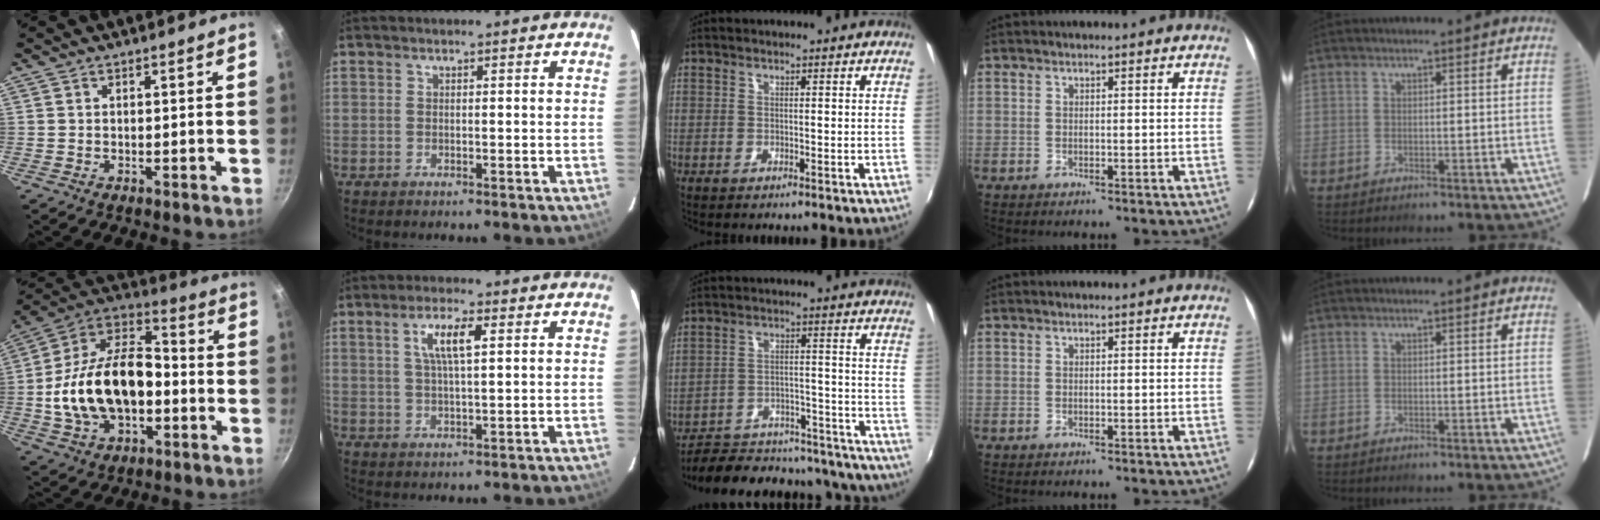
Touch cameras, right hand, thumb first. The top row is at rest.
{"thumb": {"total": 21.8, "force": [-3.3, 13.6, 16.7], "torque": [-0.285, 0.052, -0.065]}, "index": {"total": 6.0, "force": [2.0, 1.3, 5.6], "torque": [-0.104, 0.005, 0.037]}, "middle": {"total": 30.7, "force": [-27.3, 8.8, 10.8], "torque": [-0.191, 0.015, -0.341]}}